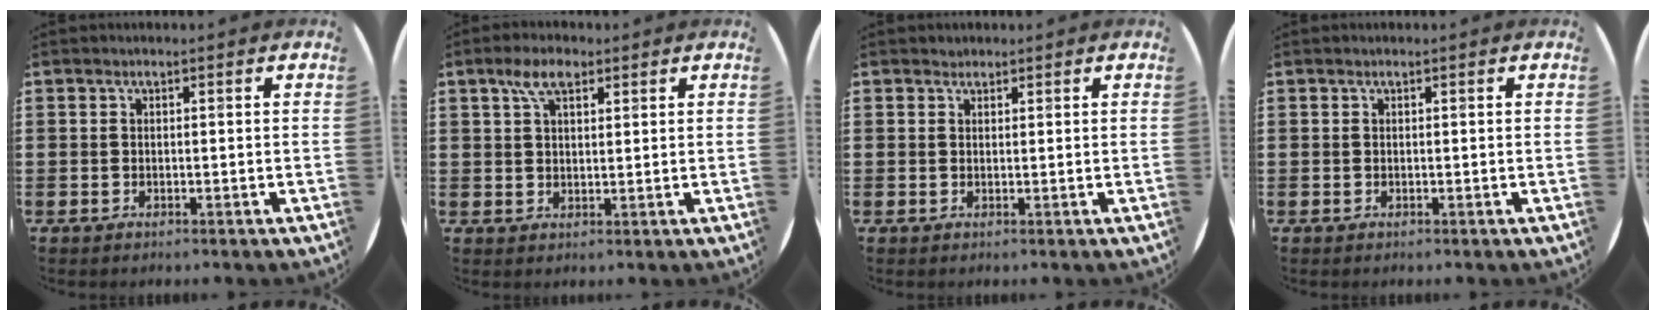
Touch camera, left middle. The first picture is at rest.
{"total": 4.7, "force": [3.0, 2.1, 3.0], "torque": [-0.058, 0.005, 0.052]}
{"total": 0.8, "force": [0.7, 0.2, -0.1], "torque": [0.010, -0.001, 0.012]}
{"total": 0.0}